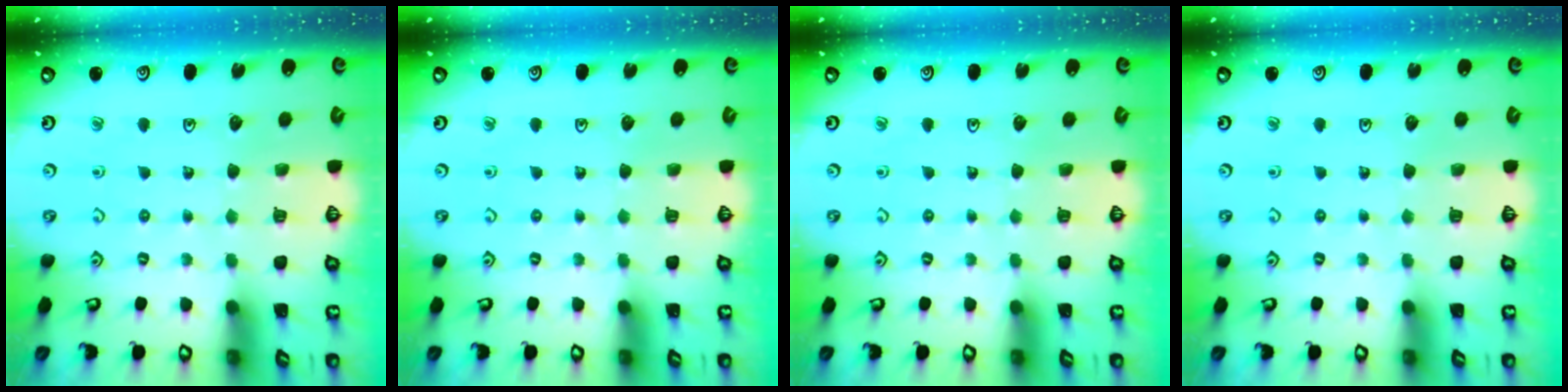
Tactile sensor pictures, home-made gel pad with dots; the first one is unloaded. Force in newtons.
{"total": 0.0}
{"total": 0.0}
{"total": 0.0}